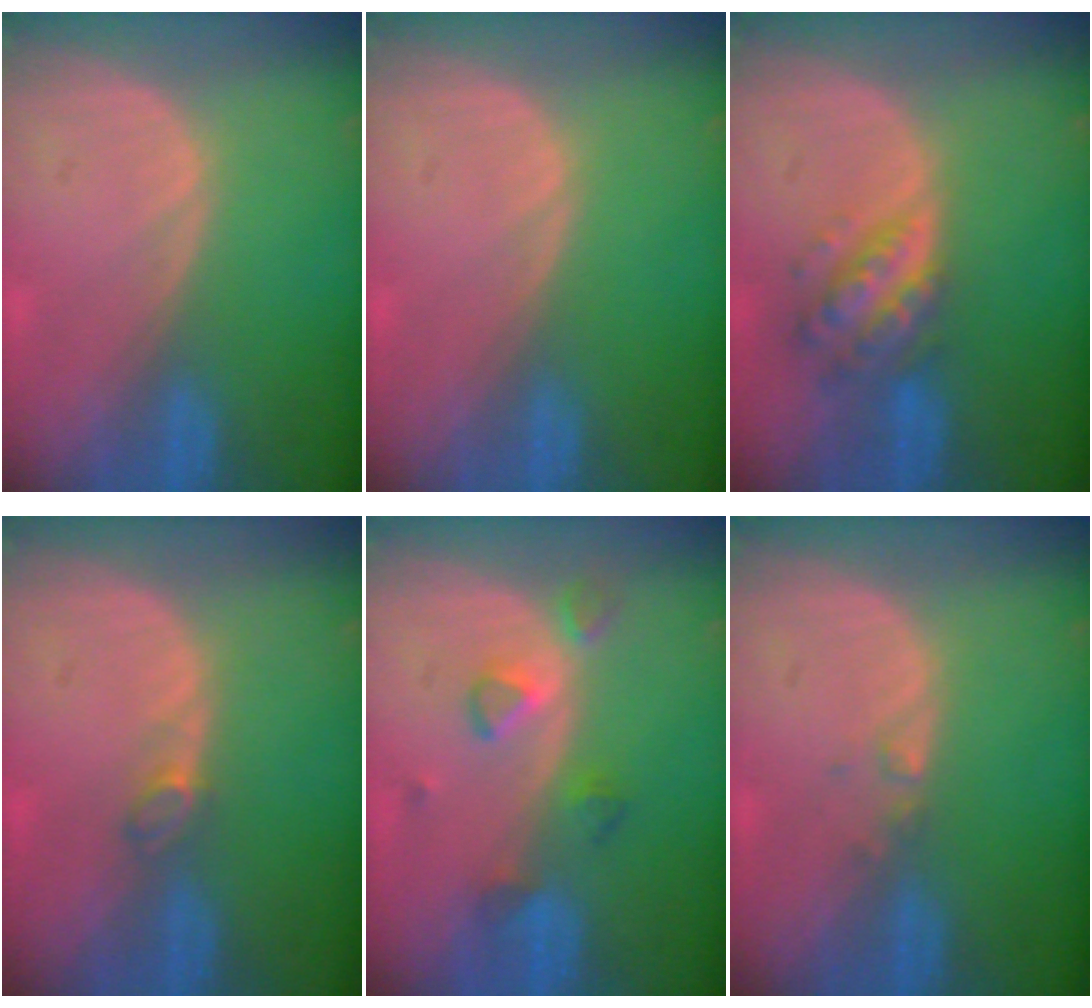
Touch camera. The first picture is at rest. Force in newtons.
{"total": 0.0}
{"total": 6.3, "press": 5.6, "slide": 2.8}
{"total": 1.7, "press": 1.7, "slide": 0.4}
{"total": 4.1, "press": 4.0, "slide": 0.9}
{"total": 0.9, "press": 0.9, "slide": 0.1}